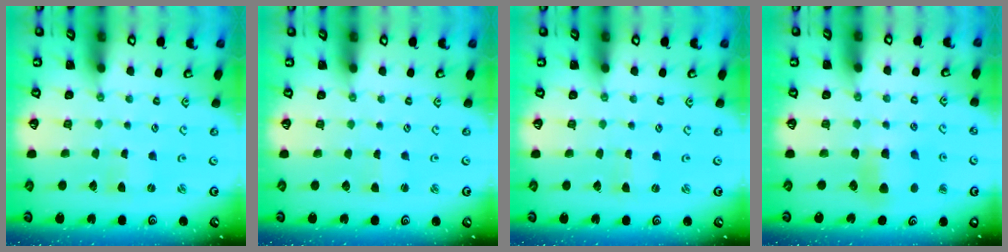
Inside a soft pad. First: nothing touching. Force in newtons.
{"total": 0.9, "press": 0.9, "slide": 0.0}
{"total": 0.0}
{"total": 6.4, "press": 6.4, "slide": 0.5}